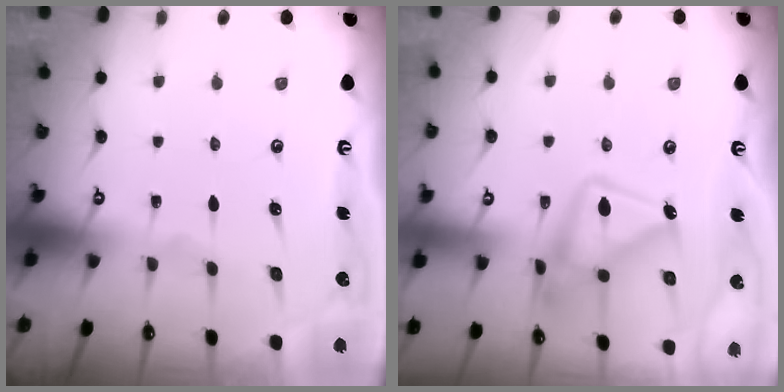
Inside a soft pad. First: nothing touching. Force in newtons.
{"total": 15.8, "press": 15.7, "slide": 1.3}